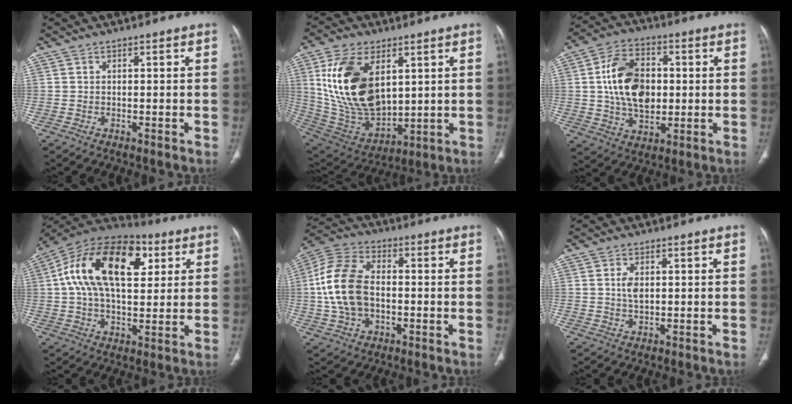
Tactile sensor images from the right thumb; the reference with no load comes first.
{"total": 21.8, "force": [5.9, 12.6, 16.8], "torque": [-0.303, -0.030, 0.127]}
{"total": 14.9, "force": [1.3, 9.9, 11.1], "torque": [-0.172, 0.007, 0.023]}
{"total": 22.4, "force": [6.1, 12.4, 17.7], "torque": [-0.297, 0.017, 0.091]}
{"total": 14.6, "force": [-0.5, 9.5, 11.1], "torque": [-0.226, 0.026, -0.012]}
{"total": 2.9, "force": [0.6, 1.6, 2.3], "torque": [-0.044, -0.003, 0.012]}